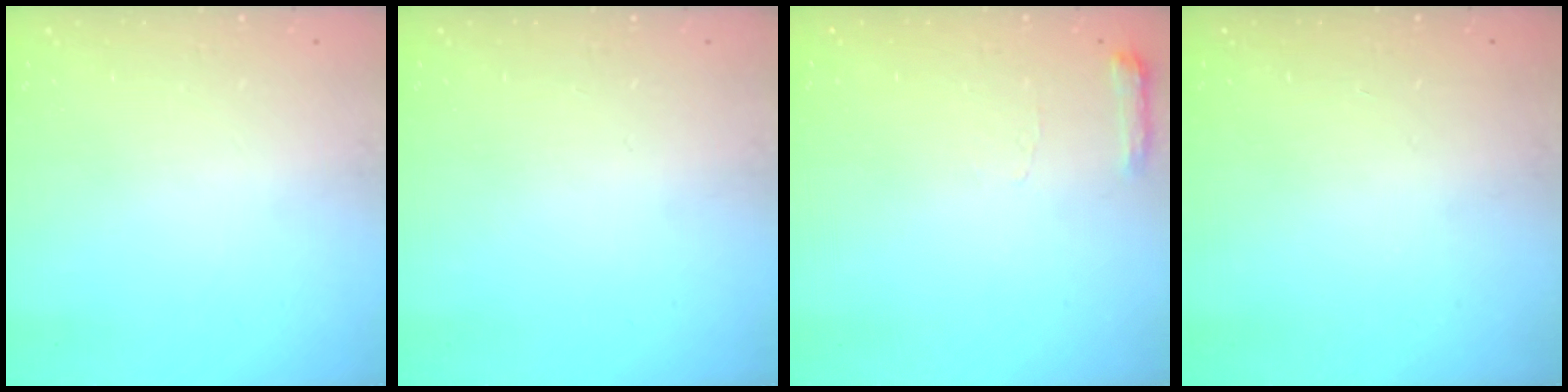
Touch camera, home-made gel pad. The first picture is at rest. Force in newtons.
{"total": 0.0}
{"total": 5.6, "press": 5.6, "slide": 0.7}
{"total": 0.0}